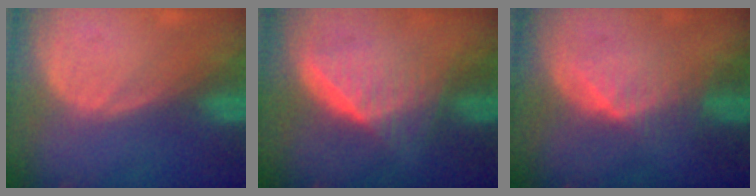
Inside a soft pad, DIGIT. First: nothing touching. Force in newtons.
{"total": 6.7, "press": 6.0, "slide": 3.0}
{"total": 4.3, "press": 4.3, "slide": 0.4}